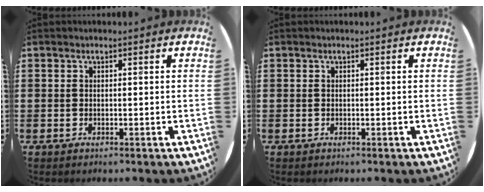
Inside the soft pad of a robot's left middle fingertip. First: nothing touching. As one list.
[{"total": 0.0}]